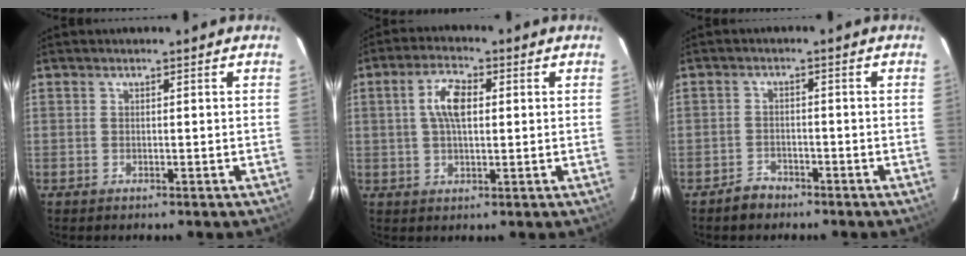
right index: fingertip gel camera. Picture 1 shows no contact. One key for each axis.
{"total": 6.5, "fx": 1.2, "fy": 2.9, "fz": 5.7, "tx": -0.107, "ty": 0.013, "tz": 0.023}
{"total": 3.5, "fx": -2.7, "fy": 2.2, "fz": 0.4, "tx": -0.013, "ty": 0.012, "tz": -0.043}